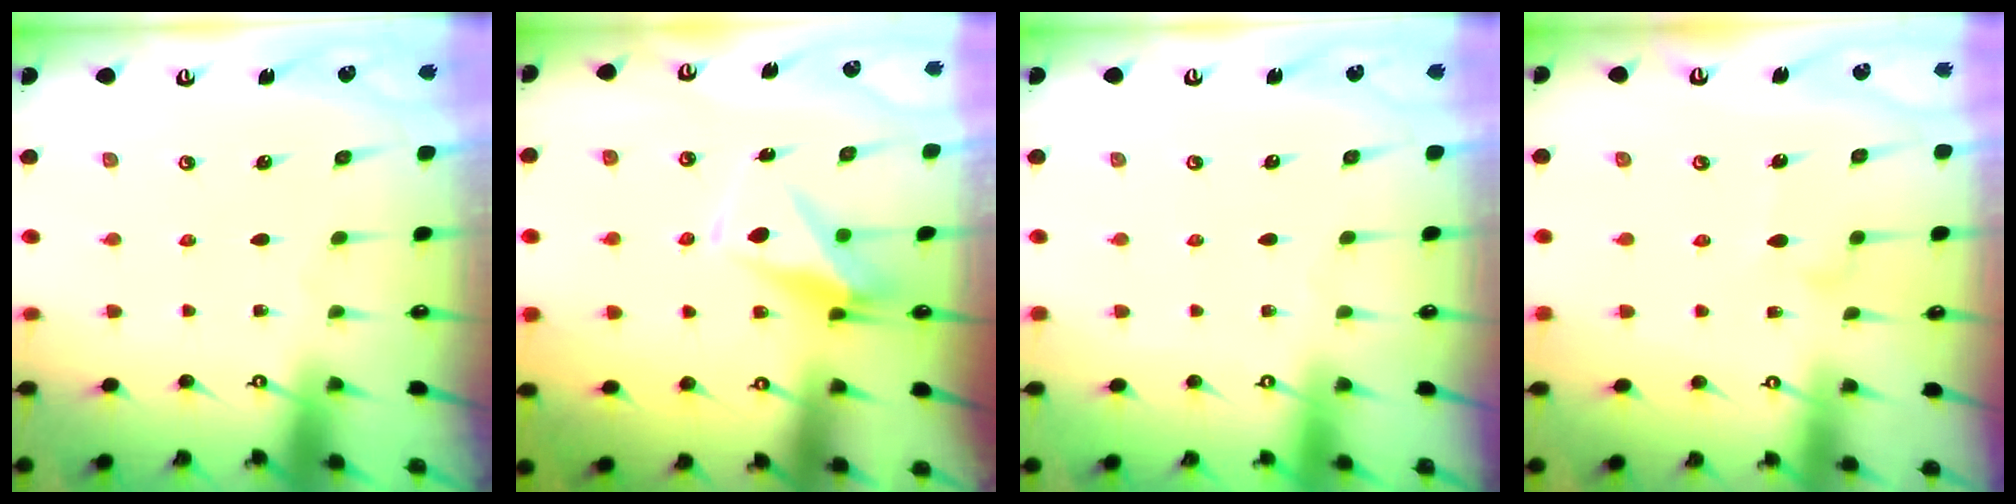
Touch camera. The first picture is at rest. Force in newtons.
{"total": 7.4, "press": 7.2, "slide": 1.5}
{"total": 4.0, "press": 4.0, "slide": 0.1}
{"total": 6.5, "press": 6.5, "slide": 0.3}